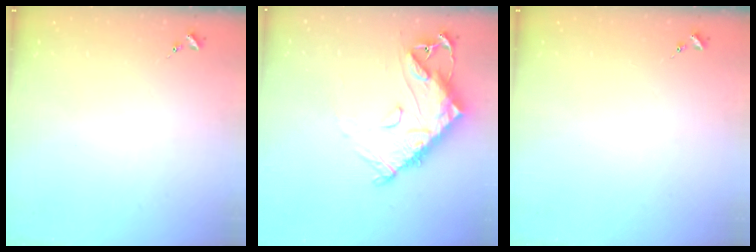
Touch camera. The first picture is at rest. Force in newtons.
{"total": 14.6, "press": 14.5, "slide": 1.1}
{"total": 0.0}